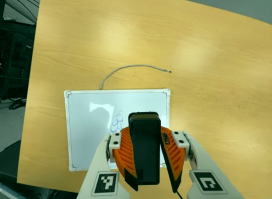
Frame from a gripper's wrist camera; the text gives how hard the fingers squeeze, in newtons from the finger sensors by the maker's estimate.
{"total": 12.8, "left": 10.9, "right": 14.8}